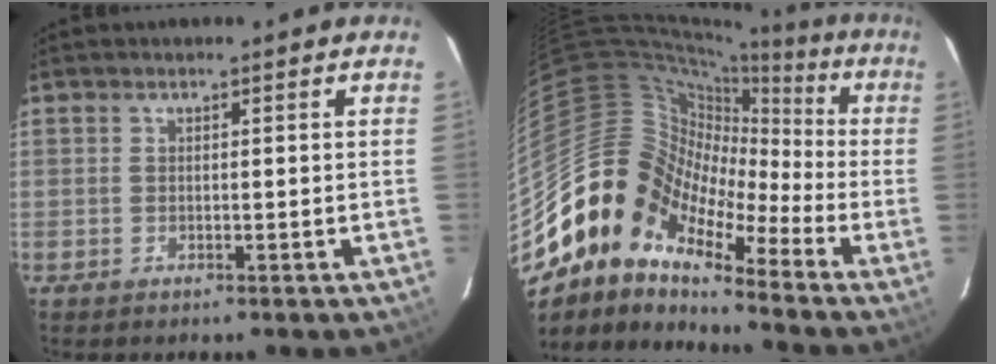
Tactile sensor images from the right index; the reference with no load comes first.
{"total": 12.2, "force": [-6.0, 8.8, 5.9], "torque": [-0.087, 0.014, -0.140]}